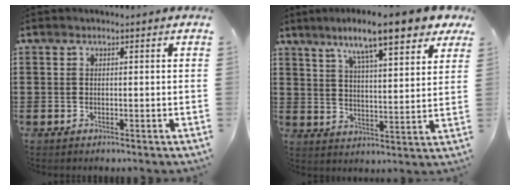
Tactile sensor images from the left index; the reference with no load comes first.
{"total": 10.5, "force": [7.9, 1.0, 6.8], "torque": [-0.130, -0.025, 0.129]}